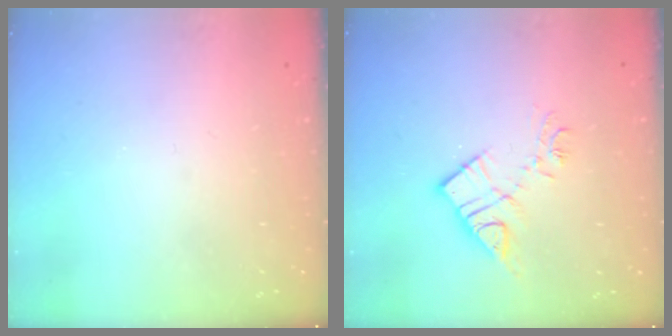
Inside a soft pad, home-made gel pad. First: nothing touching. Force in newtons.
{"total": 10.8, "press": 10.8, "slide": 0.5}